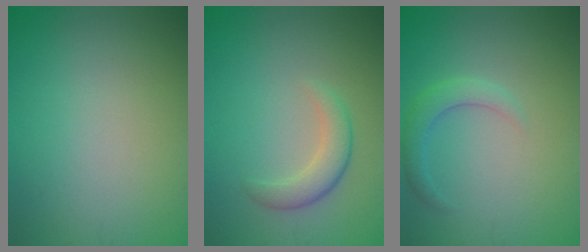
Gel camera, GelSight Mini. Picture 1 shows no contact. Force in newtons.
{"total": 2.7, "press": 2.7, "slide": 0.1}
{"total": 2.2, "press": 2.1, "slide": 0.2}